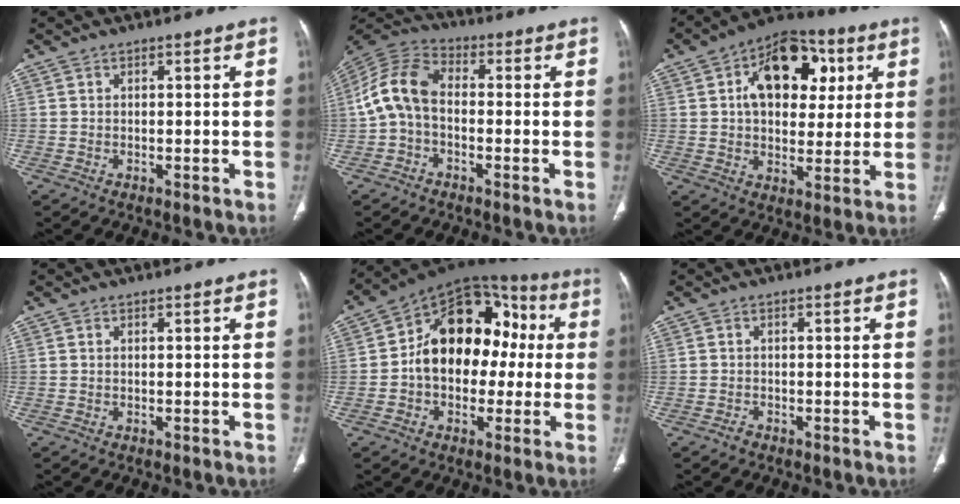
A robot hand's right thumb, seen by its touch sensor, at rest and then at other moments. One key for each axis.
{"total": 9.4, "fx": -1.0, "fy": 6.1, "fz": 7.0, "tx": -0.141, "ty": 0.030, "tz": -0.035}
{"total": 16.9, "fx": 4.9, "fy": 11.0, "fz": 11.8, "tx": -0.128, "ty": 0.005, "tz": 0.073}
{"total": 0.0}
{"total": 19.1, "fx": 0.4, "fy": 13.3, "fz": 13.8, "tx": -0.157, "ty": 0.056, "tz": -0.005}
{"total": 0.9, "fx": -0.7, "fy": 0.6, "fz": 0.2, "tx": -0.006, "ty": 0.001, "tz": -0.015}